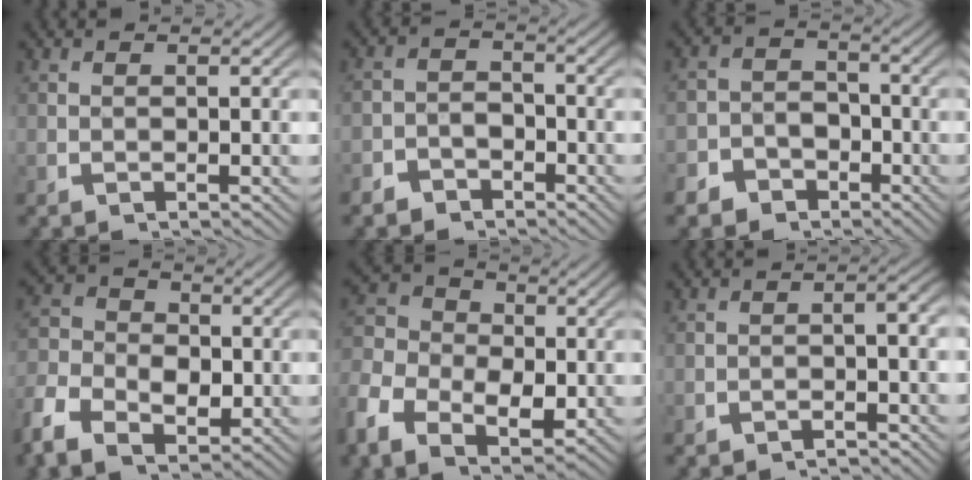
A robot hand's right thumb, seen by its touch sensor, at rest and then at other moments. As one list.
[{"total": 3.5, "force": [-2.9, 1.9, 0.3], "torque": [0.011, -0.014, -0.049]}, {"total": 5.6, "force": [-3.7, 4.0, 1.1], "torque": [0.005, -0.025, -0.060]}, {"total": 5.8, "force": [-1.4, 4.3, 3.6], "torque": [-0.064, -0.013, -0.027]}, {"total": 9.1, "force": [-0.2, 7.0, 5.9], "torque": [-0.115, -0.020, -0.007]}, {"total": 2.2, "force": [-1.6, 0.5, 1.3], "torque": [-0.017, -0.001, -0.026]}]